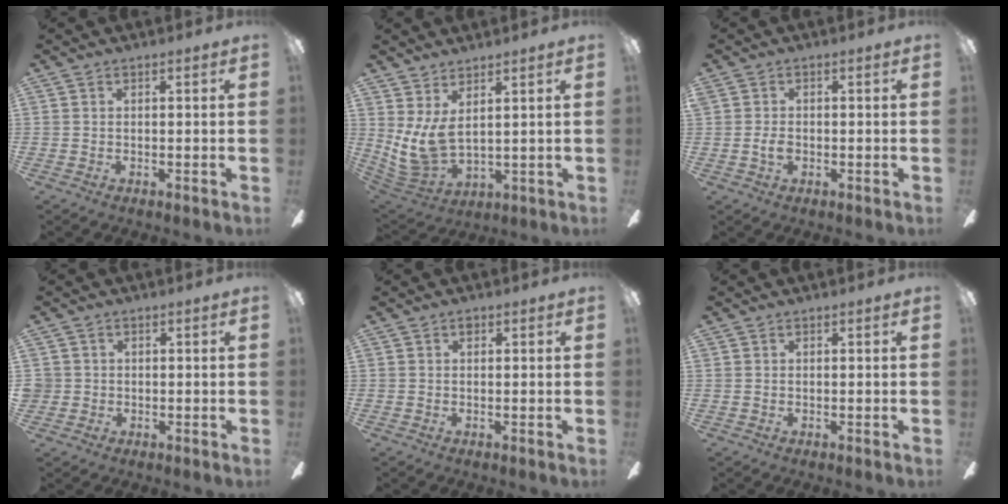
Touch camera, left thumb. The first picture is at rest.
{"total": 8.6, "force": [3.1, 4.6, 6.6], "torque": [-0.158, -0.026, 0.063]}
{"total": 2.1, "force": [-0.4, 1.4, 1.6], "torque": [-0.028, 0.005, -0.007]}
{"total": 2.4, "force": [0.3, 2.3, 0.2], "torque": [-0.011, 0.003, 0.007]}
{"total": 0.9, "force": [0.4, 0.6, 0.5], "torque": [-0.010, 0.004, 0.007]}
{"total": 0.0}